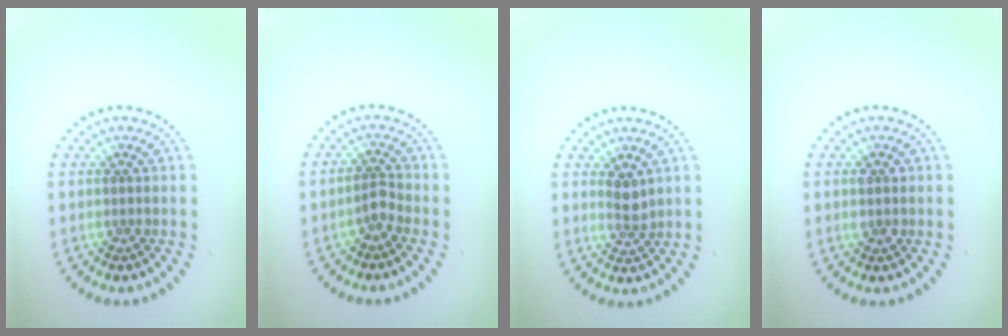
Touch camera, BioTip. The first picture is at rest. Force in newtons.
{"total": 1.4, "press": 1.1, "slide": 0.9}
{"total": 1.6, "press": 1.3, "slide": 0.9}
{"total": 1.3, "press": 1.3, "slide": 0.1}